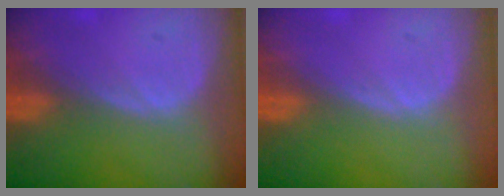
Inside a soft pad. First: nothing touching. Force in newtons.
{"total": 0.0}